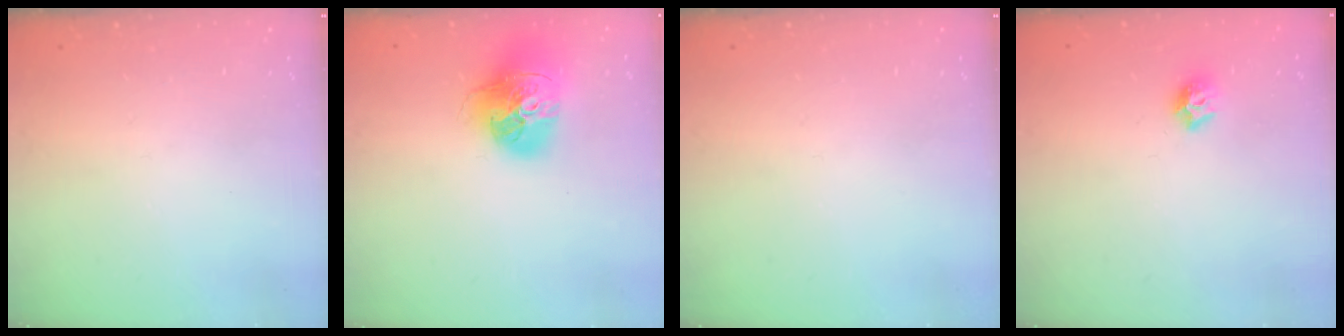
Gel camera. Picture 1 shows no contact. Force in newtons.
{"total": 16.7, "press": 16.6, "slide": 1.9}
{"total": 0.0}
{"total": 7.5, "press": 7.5, "slide": 0.6}